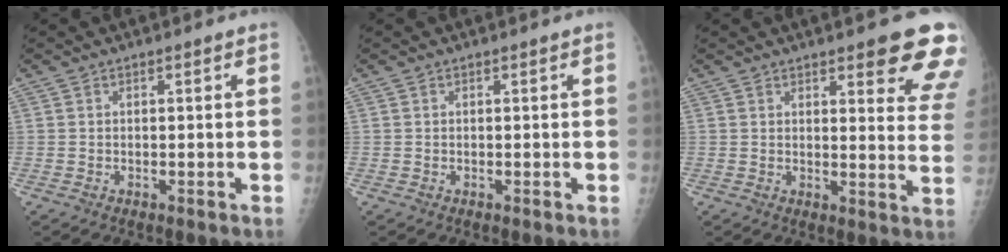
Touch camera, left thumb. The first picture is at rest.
{"total": 0.0}
{"total": 13.1, "force": [8.8, 3.6, 9.1], "torque": [-0.069, -0.048, 0.089]}